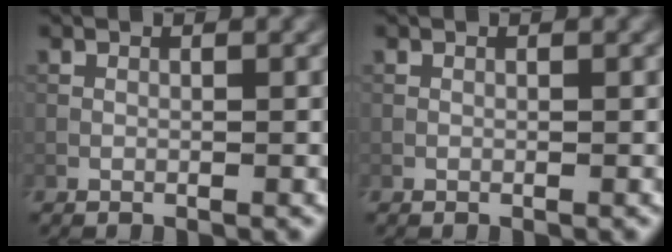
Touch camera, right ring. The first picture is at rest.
{"total": 0.0}